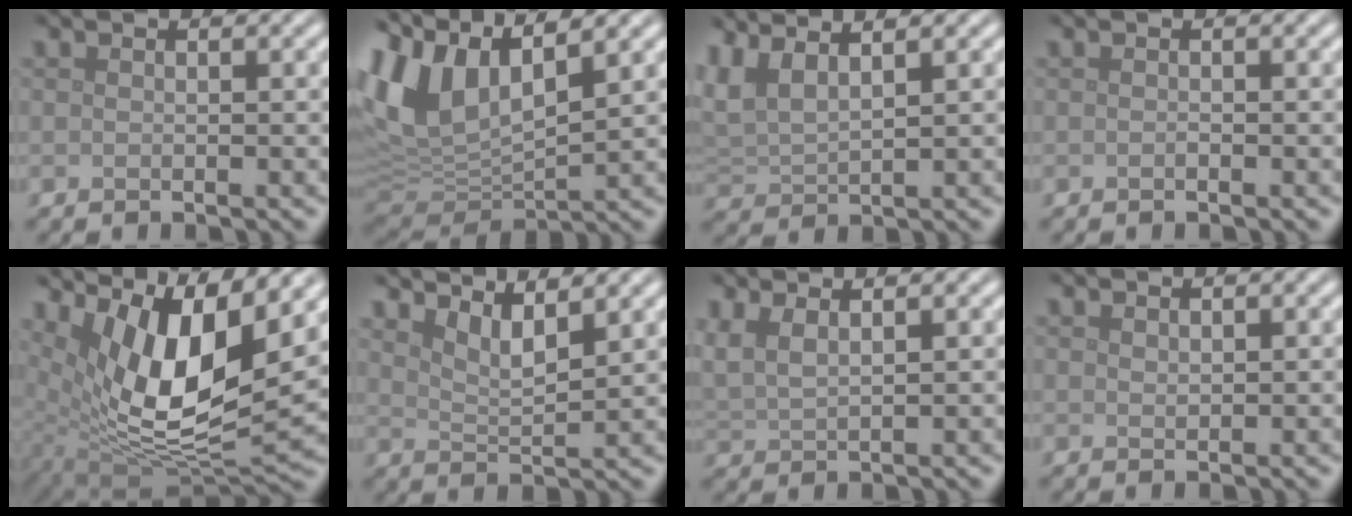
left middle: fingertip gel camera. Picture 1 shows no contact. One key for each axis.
{"total": 9.0, "fx": 4.3, "fy": 4.4, "fz": 6.5, "tx": -0.158, "ty": 0.010, "tz": 0.084}
{"total": 3.1, "fx": 2.2, "fy": 0.8, "fz": 2.1, "tx": -0.054, "ty": 0.011, "tz": 0.048}
{"total": 0.0}
{"total": 11.6, "fx": 5.1, "fy": 4.1, "fz": 9.6, "tx": -0.172, "ty": -0.005, "tz": 0.097}
{"total": 3.1, "fx": 2.4, "fy": 0.6, "fz": 1.9, "tx": -0.034, "ty": -0.009, "tz": 0.046}
{"total": 3.1, "fx": 2.0, "fy": 1.0, "fz": 2.1, "tx": -0.053, "ty": 0.007, "tz": 0.043}
{"total": 0.5, "fx": 0.4, "fy": 0.2, "fz": 0.2, "tx": -0.007, "ty": -0.001, "tz": 0.010}